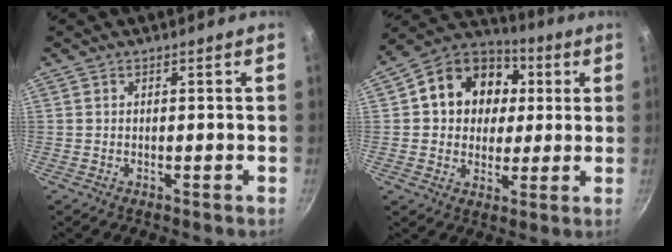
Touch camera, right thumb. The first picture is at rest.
{"total": 17.1, "force": [3.1, 14.1, 9.1], "torque": [-0.124, 0.022, 0.038]}